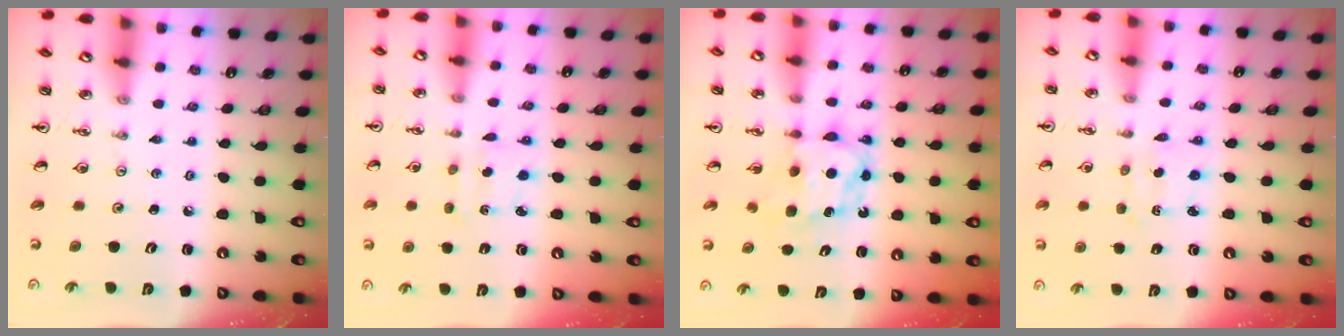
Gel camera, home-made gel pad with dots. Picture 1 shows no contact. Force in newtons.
{"total": 1.8, "press": 1.7, "slide": 0.6}
{"total": 6.9, "press": 6.9, "slide": 0.3}
{"total": 1.8, "press": 1.8, "slide": 0.5}